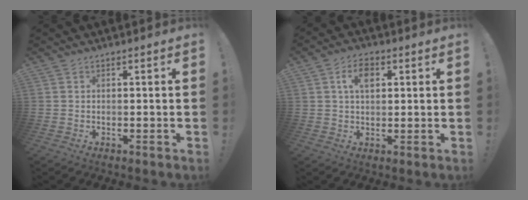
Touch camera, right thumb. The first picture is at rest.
{"total": 6.7, "force": [2.2, 4.1, 4.8], "torque": [-0.067, 0.001, 0.036]}